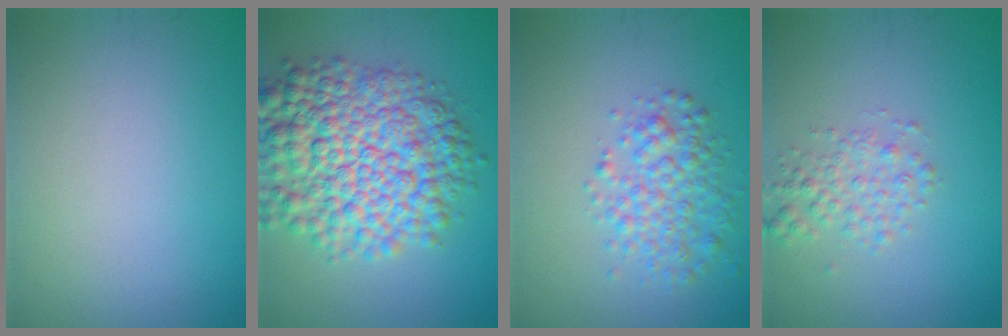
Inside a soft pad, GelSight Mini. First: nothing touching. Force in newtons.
{"total": 10.6, "press": 10.6, "slide": 0.3}
{"total": 3.5, "press": 3.5, "slide": 0.1}
{"total": 2.2, "press": 2.2, "slide": 0.1}